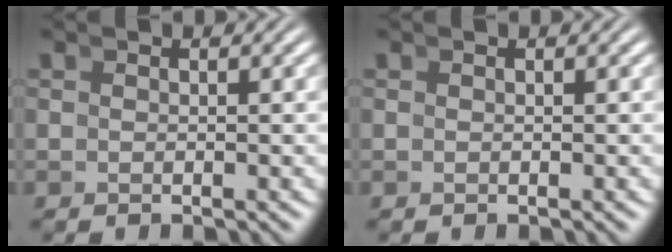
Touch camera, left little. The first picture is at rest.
{"total": 0.0}